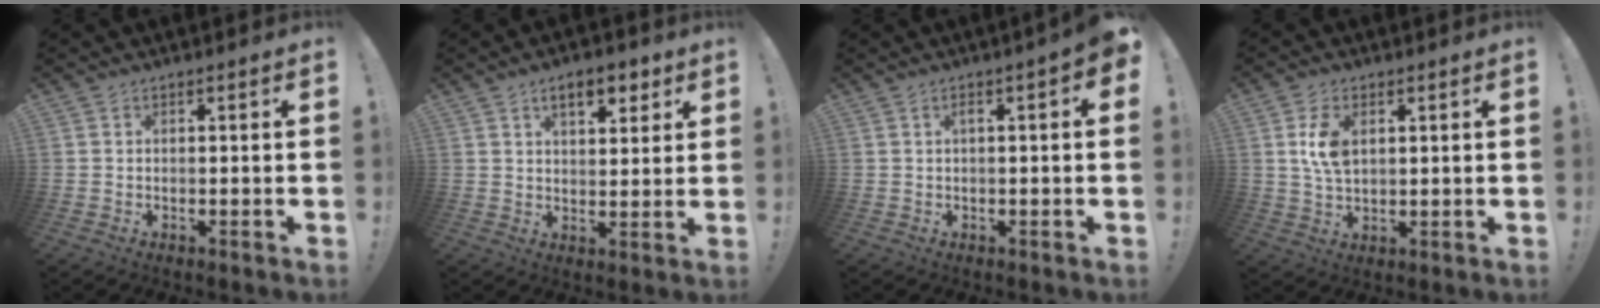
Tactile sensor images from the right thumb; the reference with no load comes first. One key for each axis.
{"total": 8.0, "fx": 4.5, "fy": 3.7, "fz": 5.4, "tx": -0.067, "ty": -0.014, "tz": 0.075}
{"total": 2.7, "fx": 0.2, "fy": 0.0, "fz": 2.7, "tx": -0.049, "ty": -0.001, "tz": 0.000}
{"total": 7.8, "fx": 2.4, "fy": 4.8, "fz": 5.7, "tx": -0.102, "ty": -0.006, "tz": 0.040}